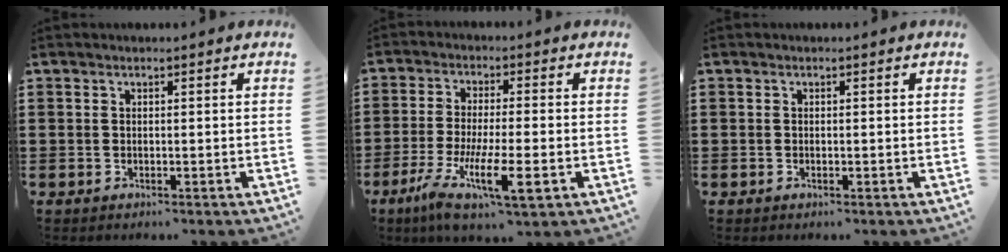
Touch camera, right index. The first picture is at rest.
{"total": 9.8, "force": [-3.9, 2.2, 8.7], "torque": [-0.167, -0.006, -0.070]}
{"total": 0.0}